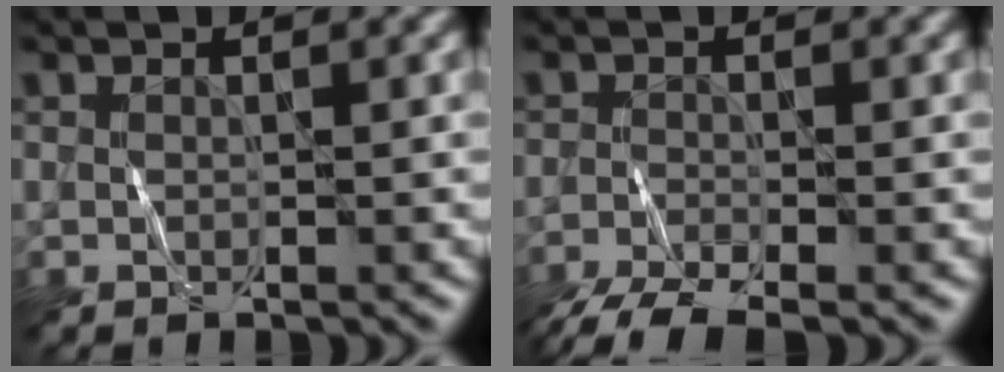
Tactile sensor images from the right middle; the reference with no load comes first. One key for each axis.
{"total": 5.0, "fx": -3.9, "fy": 1.2, "fz": 2.9, "tx": -0.057, "ty": -0.015, "tz": -0.080}